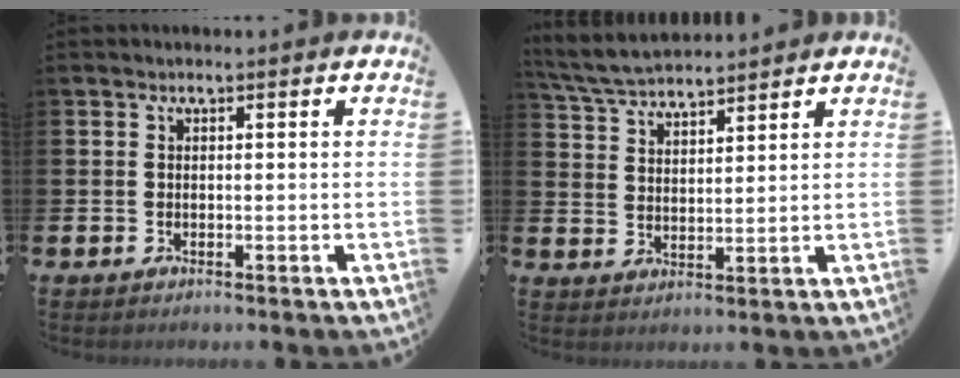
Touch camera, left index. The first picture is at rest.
{"total": 5.4, "force": [5.2, 0.8, 0.9], "torque": [-0.037, -0.024, 0.095]}